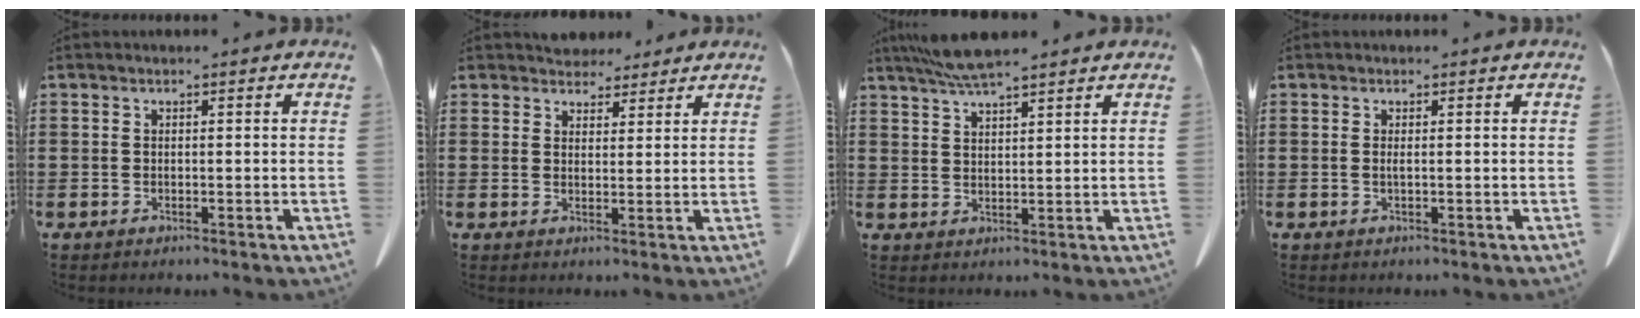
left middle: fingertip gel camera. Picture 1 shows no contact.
{"total": 3.8, "force": [3.4, 1.6, 0.2], "torque": [-0.007, -0.006, 0.064]}
{"total": 5.2, "force": [4.4, 0.4, 2.8], "torque": [-0.066, -0.005, 0.081]}
{"total": 0.6, "force": [0.0, -0.1, 0.6], "torque": [-0.012, -0.005, 0.000]}